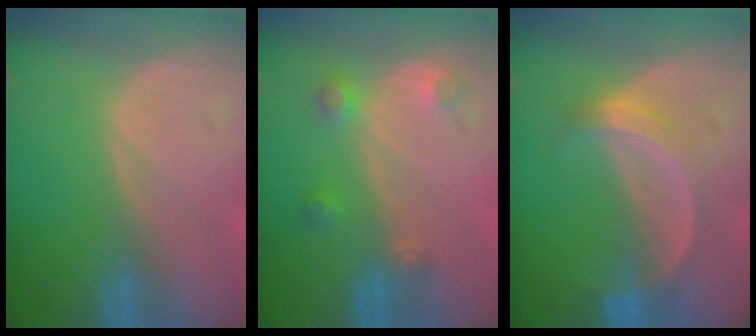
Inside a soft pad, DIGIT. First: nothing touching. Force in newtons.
{"total": 3.4, "press": 3.1, "slide": 1.4}
{"total": 5.0, "press": 4.9, "slide": 0.7}